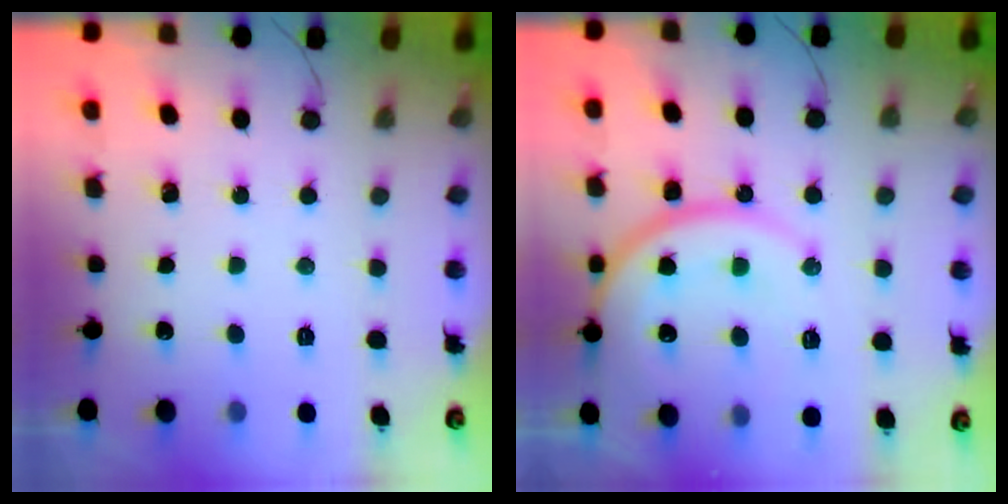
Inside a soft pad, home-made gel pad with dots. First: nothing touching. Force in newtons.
{"total": 17.5, "press": 17.2, "slide": 3.7}